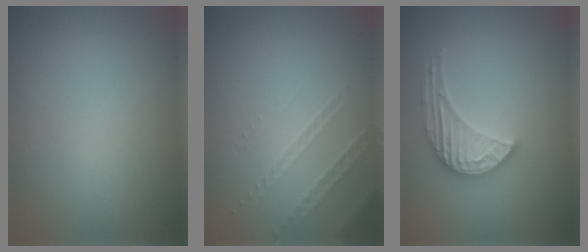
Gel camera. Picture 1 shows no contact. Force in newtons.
{"total": 1.3, "press": 0.9, "slide": 0.9}
{"total": 3.3, "press": 3.3, "slide": 0.4}